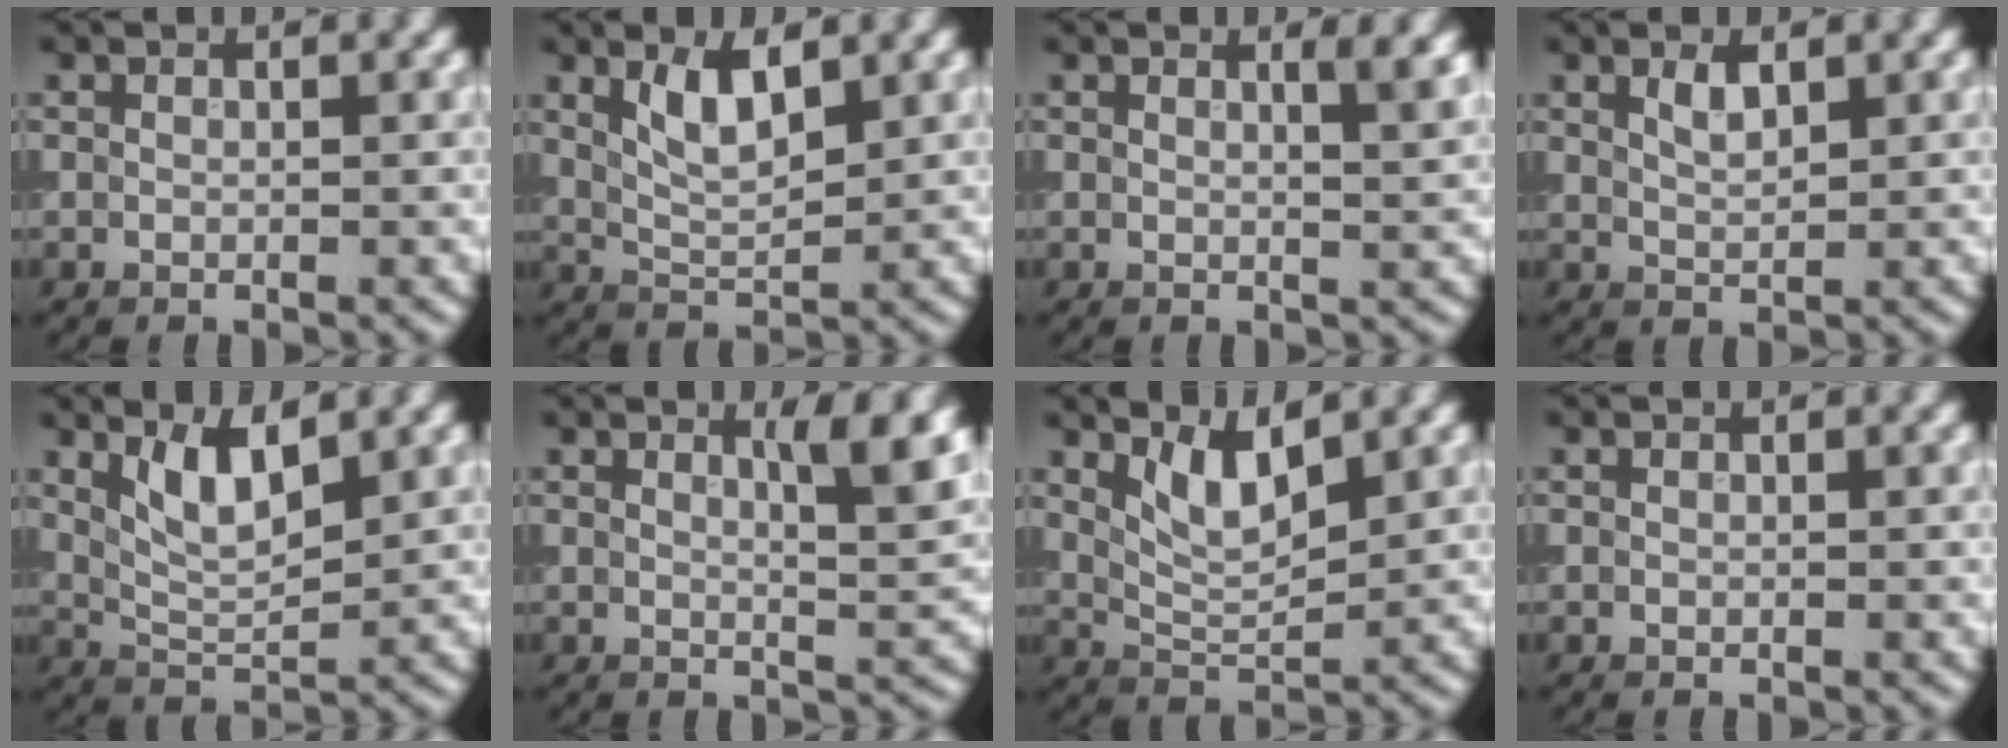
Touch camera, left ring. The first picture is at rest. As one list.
[{"total": 3.6, "force": [1.7, 1.3, 2.8], "torque": [-0.058, -0.003, 0.035]}, {"total": 2.3, "force": [1.2, 0.7, 1.8], "torque": [-0.012, 0.000, 0.013]}, {"total": 1.7, "force": [1.0, 0.6, 1.3], "torque": [-0.026, 0.000, 0.021]}, {"total": 3.9, "force": [2.0, 1.3, 3.1], "torque": [-0.066, -0.005, 0.042]}, {"total": 4.3, "force": [2.0, 1.0, 3.7], "torque": [-0.046, -0.006, 0.030]}, {"total": 3.5, "force": [2.0, 1.1, 2.7], "torque": [-0.057, -0.006, 0.042]}, {"total": 0.0}]